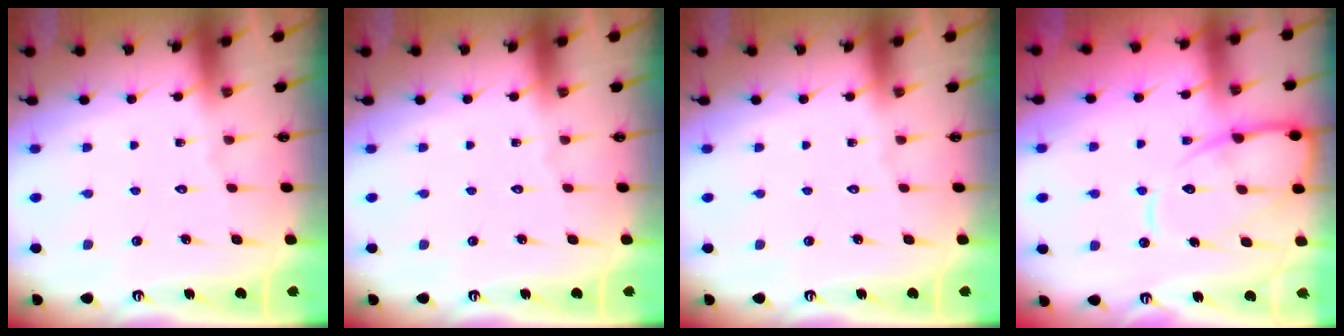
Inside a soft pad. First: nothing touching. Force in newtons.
{"total": 0.0}
{"total": 0.0}
{"total": 12.1, "press": 12.0, "slide": 1.6}